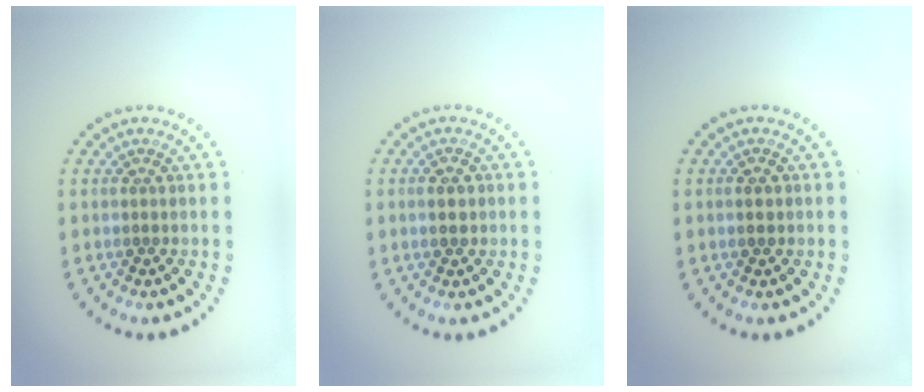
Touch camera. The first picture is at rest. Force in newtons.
{"total": 1.9, "press": 1.9, "slide": 0.1}
{"total": 1.2, "press": 1.2, "slide": 0.2}